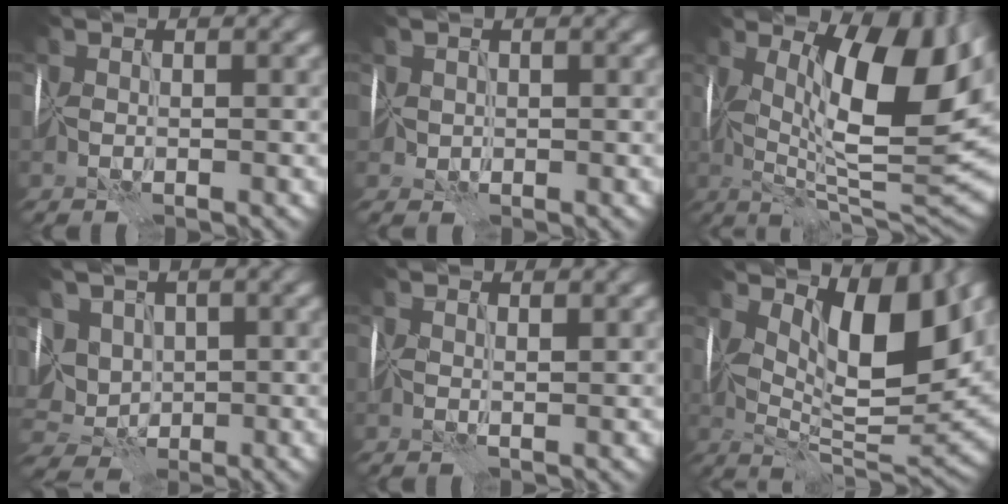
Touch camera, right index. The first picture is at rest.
{"total": 1.4, "force": [0.3, 1.3, 0.2], "torque": [-0.010, 0.002, 0.006]}
{"total": 15.0, "force": [3.4, 5.5, 13.6], "torque": [-0.207, -0.002, 0.055]}
{"total": 4.4, "force": [1.4, 3.8, 1.8], "torque": [-0.048, 0.013, 0.027]}
{"total": 1.3, "force": [1.0, 0.2, 0.9], "torque": [-0.010, 0.000, 0.015]}
{"total": 10.3, "force": [3.7, 4.3, 8.6], "torque": [-0.137, -0.008, 0.066]}